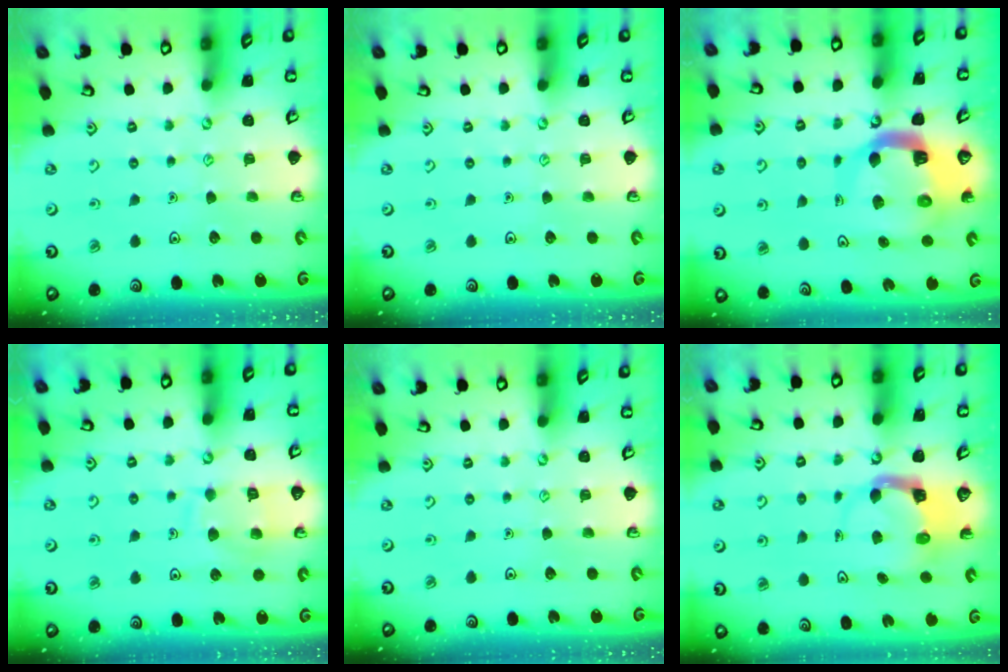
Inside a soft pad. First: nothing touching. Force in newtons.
{"total": 0.0}
{"total": 11.1, "press": 11.0, "slide": 1.5}
{"total": 9.7, "press": 9.7, "slide": 0.9}
{"total": 0.0}
{"total": 3.7, "press": 3.6, "slide": 0.5}